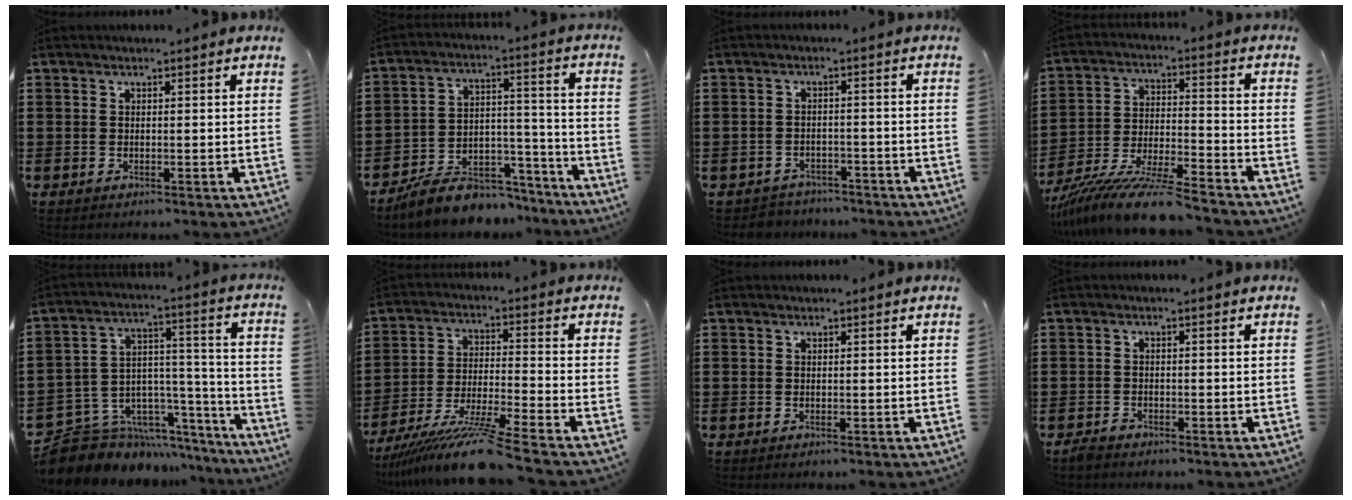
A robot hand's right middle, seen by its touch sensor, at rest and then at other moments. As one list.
[{"total": 8.0, "force": [-7.2, 3.0, 1.7], "torque": [-0.024, 0.028, -0.134]}, {"total": 2.8, "force": [-2.8, 0.6, -0.3], "torque": [-0.003, 0.000, -0.062]}, {"total": 11.2, "force": [-10.1, 0.5, 4.9], "torque": [-0.088, 0.015, -0.196]}, {"total": 8.4, "force": [-7.0, 4.5, 0.8], "torque": [-0.031, -0.002, -0.128]}, {"total": 11.2, "force": [-9.6, -0.4, 5.9], "torque": [-0.109, -0.003, -0.187]}, {"total": 0.0}, {"total": 1.4, "force": [-1.3, 0.5, 0.3], "torque": [-0.018, -0.004, -0.029]}]